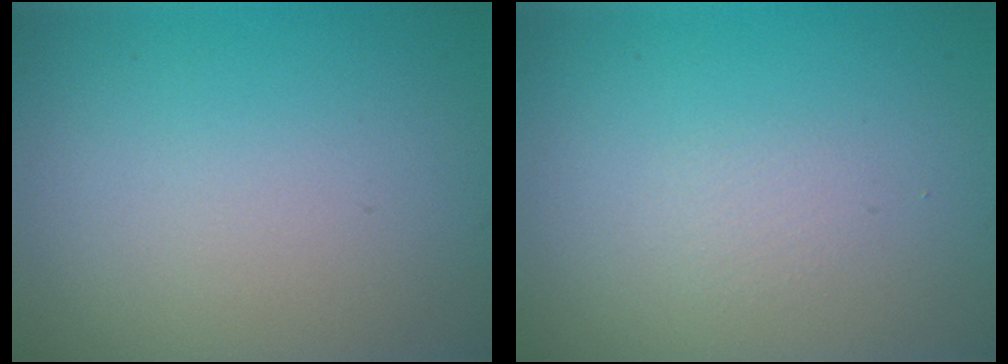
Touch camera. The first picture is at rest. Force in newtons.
{"total": 0.7, "press": 0.7, "slide": 0.1}